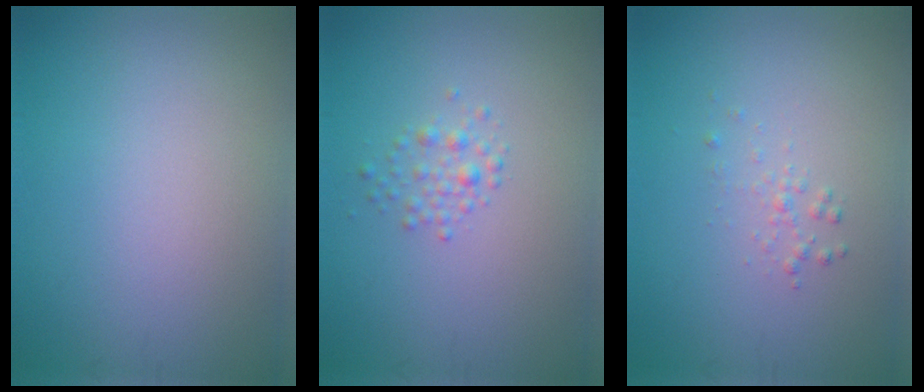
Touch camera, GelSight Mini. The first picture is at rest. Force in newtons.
{"total": 1.4, "press": 1.4, "slide": 0.1}
{"total": 0.9, "press": 0.9, "slide": 0.0}